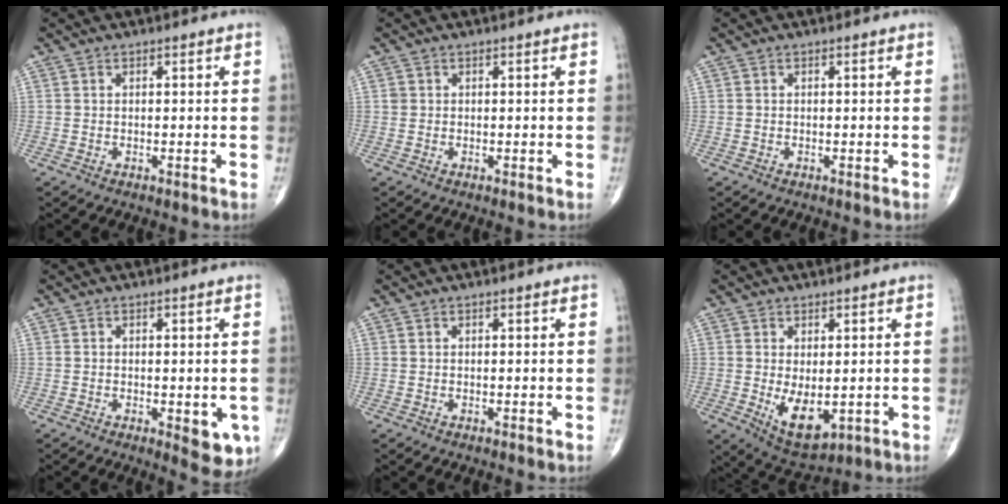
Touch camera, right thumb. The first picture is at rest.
{"total": 0.6, "force": [0.1, 0.6, 0.2], "torque": [0.001, 0.002, 0.003]}
{"total": 0.0}
{"total": 6.1, "force": [-1.7, 2.5, 5.3], "torque": [-0.047, -0.009, -0.018]}
{"total": 0.0}
{"total": 7.9, "force": [-0.9, 4.0, 6.7], "torque": [-0.096, -0.019, 0.002]}